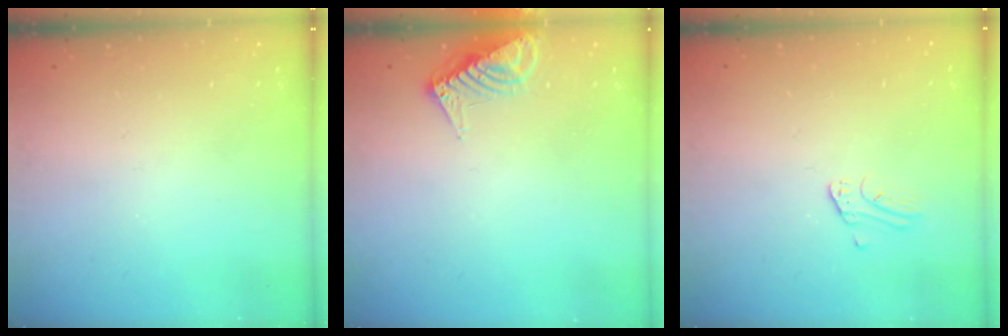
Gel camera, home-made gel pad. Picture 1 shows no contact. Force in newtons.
{"total": 9.2, "press": 9.2, "slide": 0.9}
{"total": 1.3, "press": 1.3, "slide": 0.1}